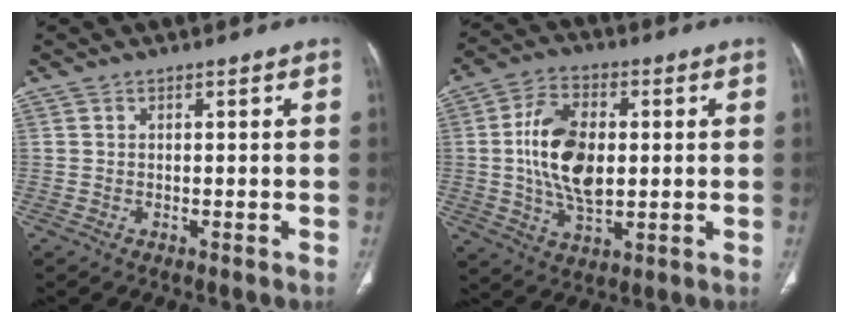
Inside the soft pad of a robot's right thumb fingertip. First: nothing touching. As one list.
[{"total": 13.7, "force": [0.8, 7.9, 11.2], "torque": [-0.200, 0.001, 0.017]}]